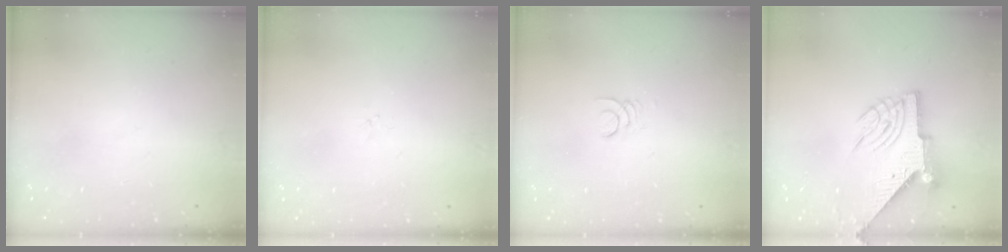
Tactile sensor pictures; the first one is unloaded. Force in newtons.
{"total": 1.9, "press": 1.9, "slide": 0.3}
{"total": 1.2, "press": 1.2, "slide": 0.0}
{"total": 9.1, "press": 9.1, "slide": 1.2}